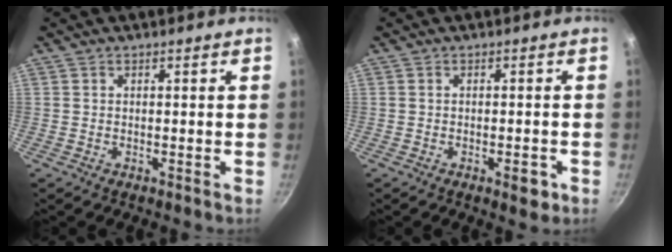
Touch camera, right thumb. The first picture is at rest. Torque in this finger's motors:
{"motor_torque": [0.97, 0.12, 0.59, -0.23, 0.12]}